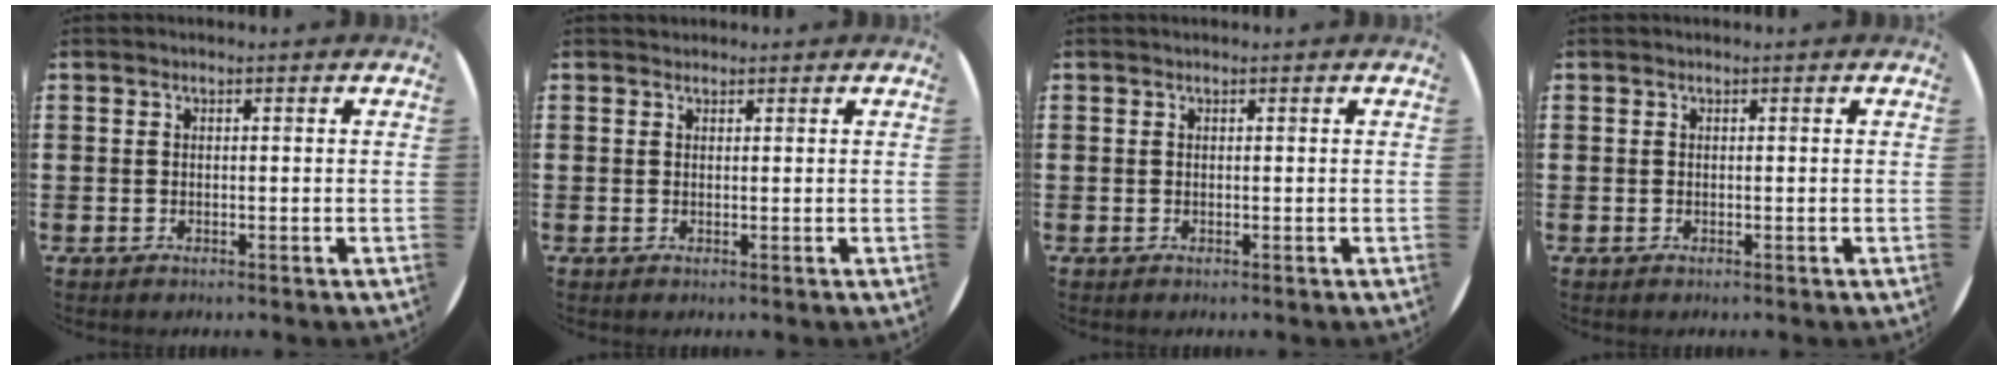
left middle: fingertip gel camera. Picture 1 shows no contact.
{"total": 0.6, "force": [0.5, 0.2, -0.1], "torque": [0.004, 0.005, 0.010]}
{"total": 0.0}
{"total": 0.0}